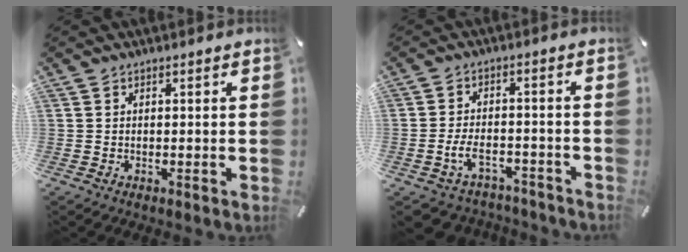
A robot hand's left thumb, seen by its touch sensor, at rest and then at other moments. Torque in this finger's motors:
{"motor_torque": [0.20, 2.00, 0.39, 0.38, 0.12]}